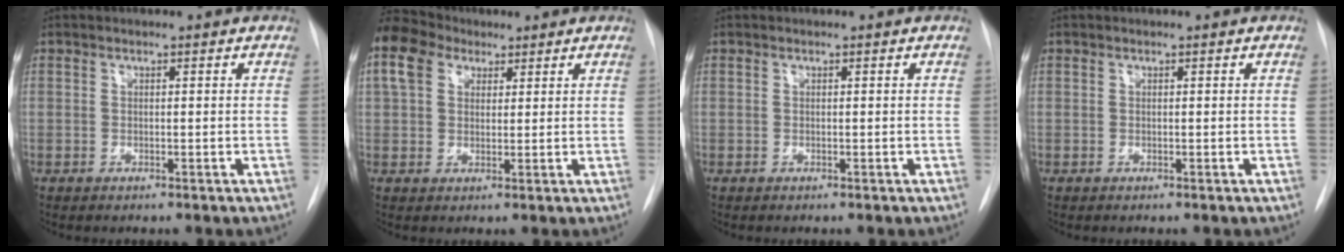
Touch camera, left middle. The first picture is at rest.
{"total": 13.6, "force": [8.0, 9.2, 6.1], "torque": [-0.170, 0.064, 0.151]}
{"total": 0.0}
{"total": 0.0}